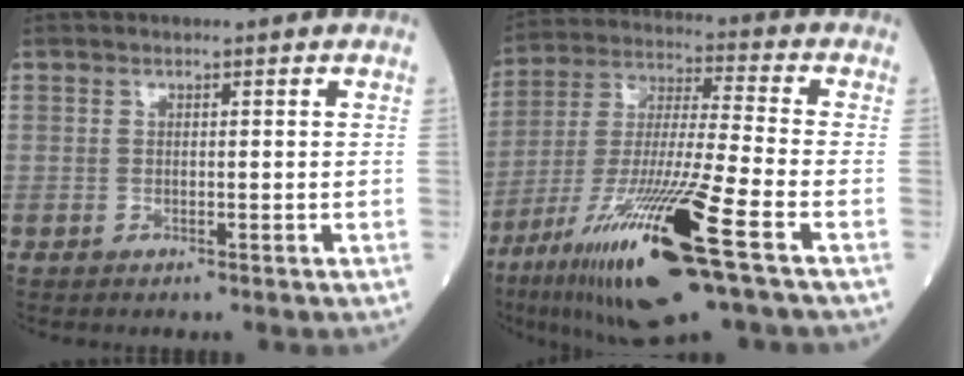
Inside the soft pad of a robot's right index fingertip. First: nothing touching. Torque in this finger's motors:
{"motor_torque": [2.14, 0.00, 1.05, 0.21]}